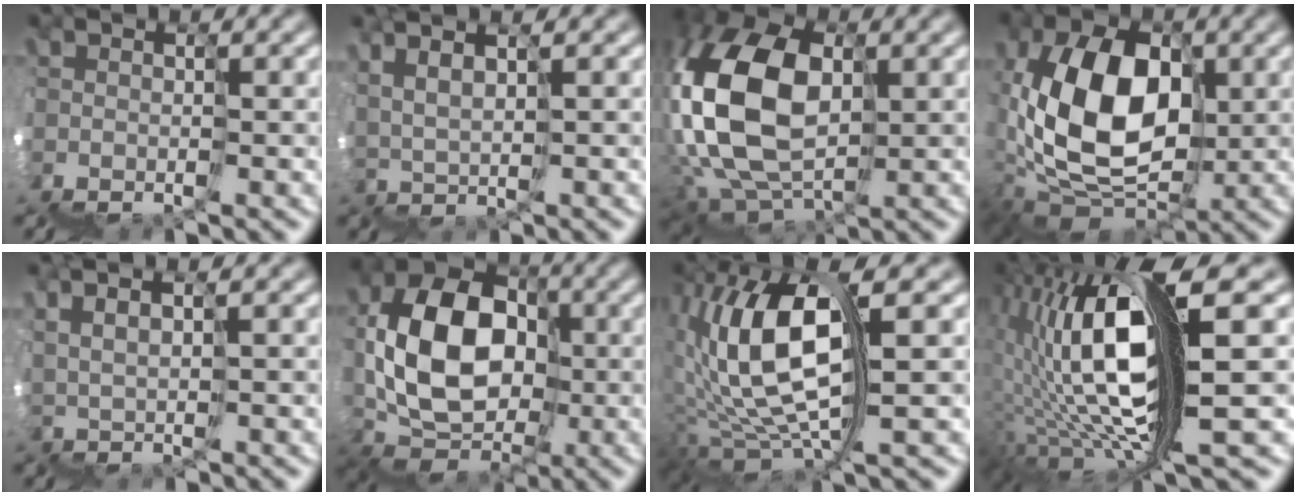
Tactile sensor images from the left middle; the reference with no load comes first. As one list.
[{"total": 3.8, "force": [3.6, -0.2, 0.9], "torque": [-0.004, 0.037, 0.069]}, {"total": 10.5, "force": [3.1, 6.7, 7.5], "torque": [-0.190, 0.040, 0.042]}, {"total": 7.2, "force": [1.9, 5.0, 4.9], "torque": [-0.079, 0.040, 0.021]}, {"total": 3.3, "force": [3.2, -0.4, 0.5], "torque": [0.009, 0.037, 0.060]}, {"total": 6.6, "force": [2.1, 5.0, 3.7], "torque": [-0.049, 0.049, 0.016]}, {"total": 8.5, "force": [2.7, 2.6, 7.7], "torque": [-0.171, 0.031, 0.040]}, {"total": 10.4, "force": [2.7, 1.6, 9.9], "torque": [-0.184, 0.047, 0.049]}]